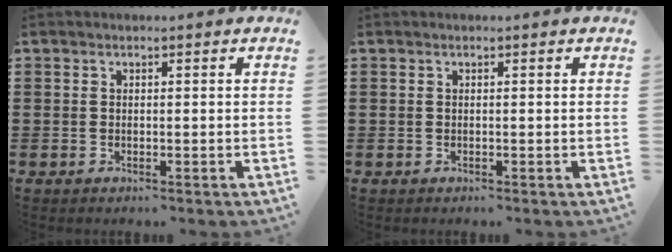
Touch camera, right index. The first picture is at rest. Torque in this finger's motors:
{"motor_torque": [0.00, 0.00, 0.00, 0.00]}